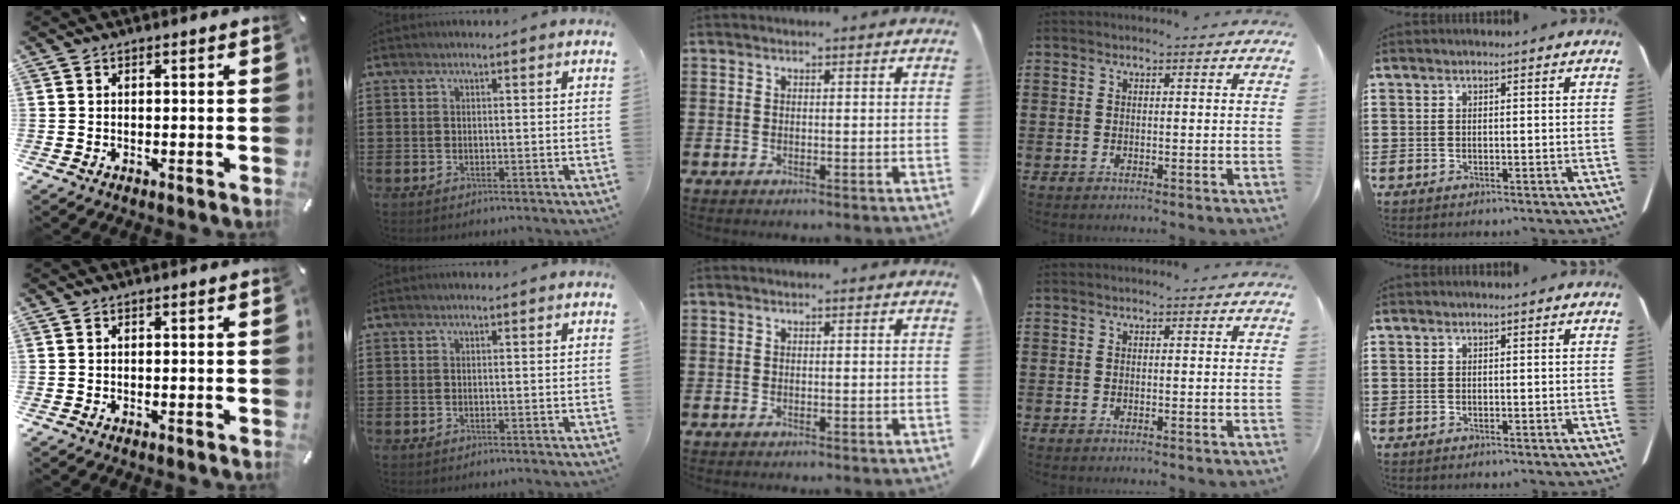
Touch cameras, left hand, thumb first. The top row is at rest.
{}